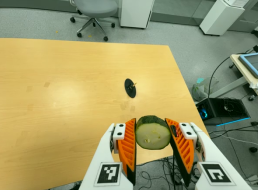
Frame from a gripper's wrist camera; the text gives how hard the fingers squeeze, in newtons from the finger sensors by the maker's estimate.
{"total": 11.0, "left": 9.9, "right": 12.2}